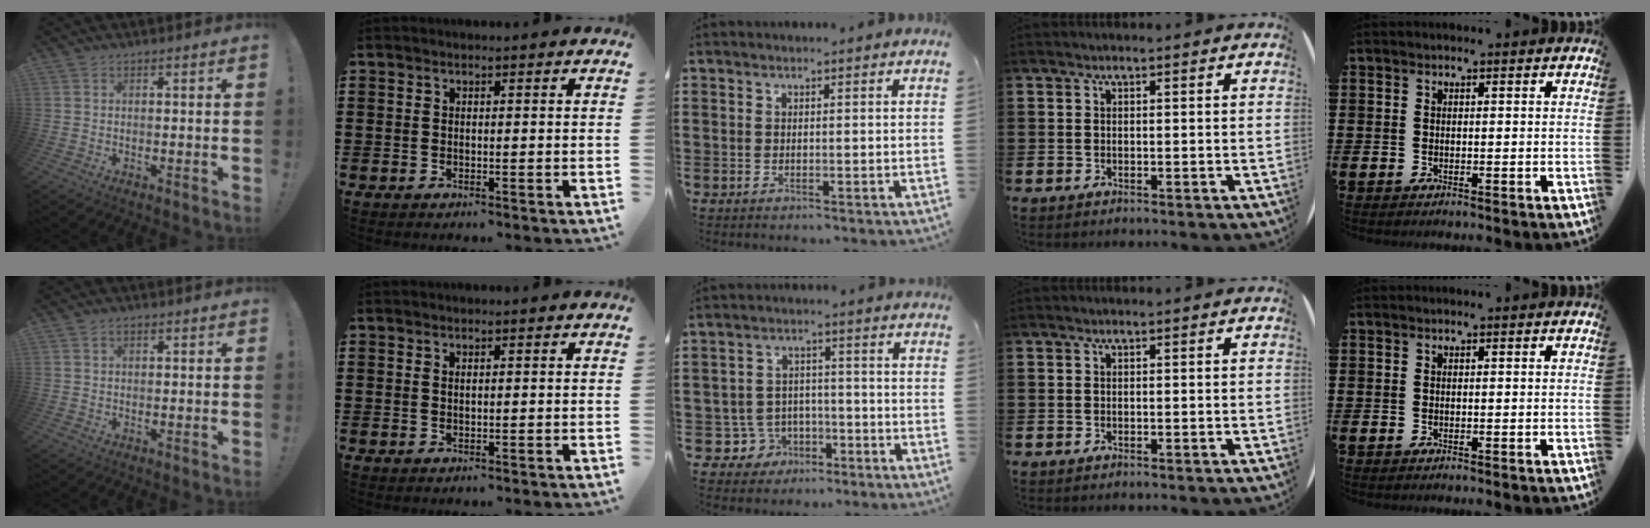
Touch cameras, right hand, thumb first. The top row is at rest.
{"thumb": {"total": 1.1, "force": [0.5, 0.9, 0.5], "torque": [-0.008, 0.002, 0.008]}, "index": {"total": 0.5, "force": [0.3, 0.2, 0.4], "torque": [-0.009, 0.001, 0.006]}, "middle": {"total": 5.3, "force": [-3.2, 4.2, 0.9], "torque": [-0.042, 0.010, -0.062]}}